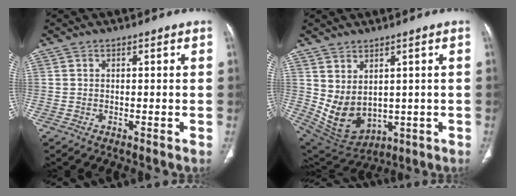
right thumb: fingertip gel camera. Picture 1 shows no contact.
{"total": 10.0, "force": [1.2, 6.8, 7.2], "torque": [-0.117, -0.015, 0.060]}